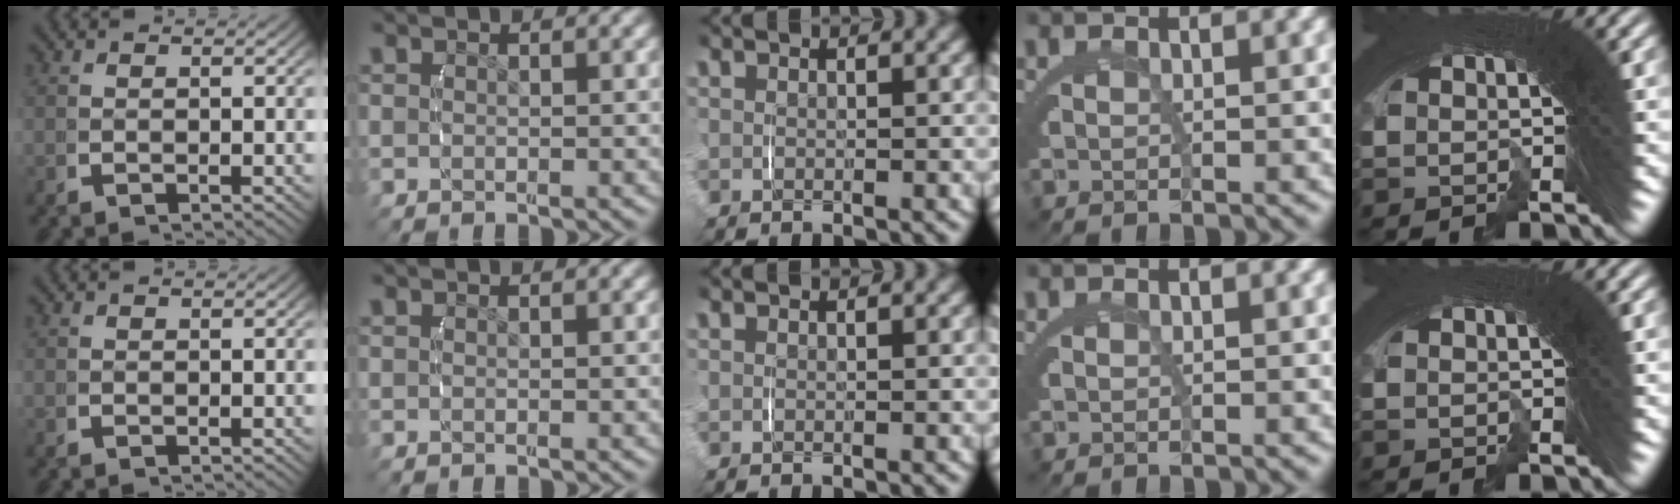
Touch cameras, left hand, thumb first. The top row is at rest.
{}